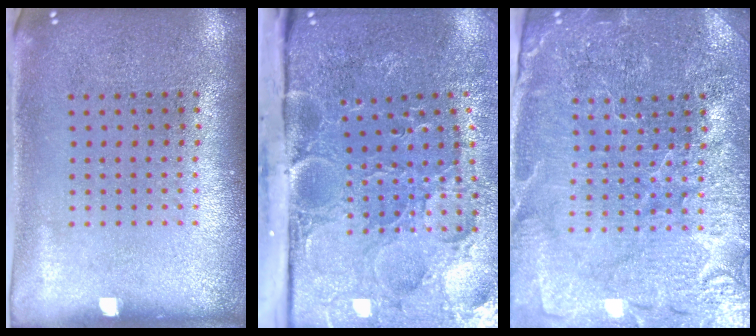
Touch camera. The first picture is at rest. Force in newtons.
{"total": 5.3, "press": 4.1, "slide": 3.4}
{"total": 4.1, "press": 3.9, "slide": 1.3}